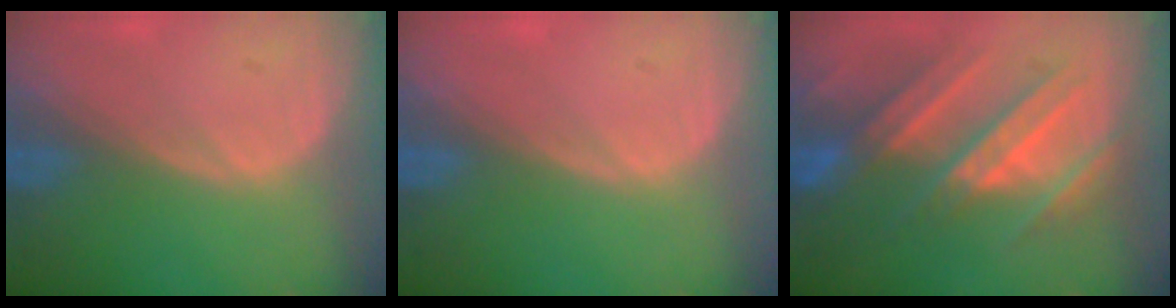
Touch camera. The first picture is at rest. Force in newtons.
{"total": 0.0}
{"total": 9.4, "press": 9.3, "slide": 1.6}